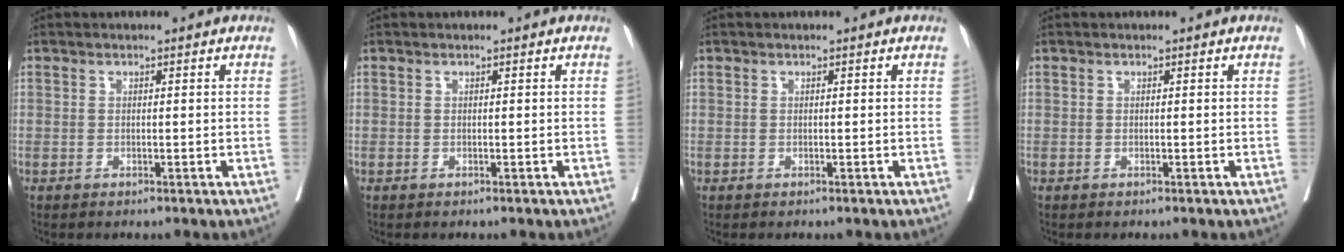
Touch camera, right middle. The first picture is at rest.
{"total": 0.0}
{"total": 0.0}
{"total": 0.0}